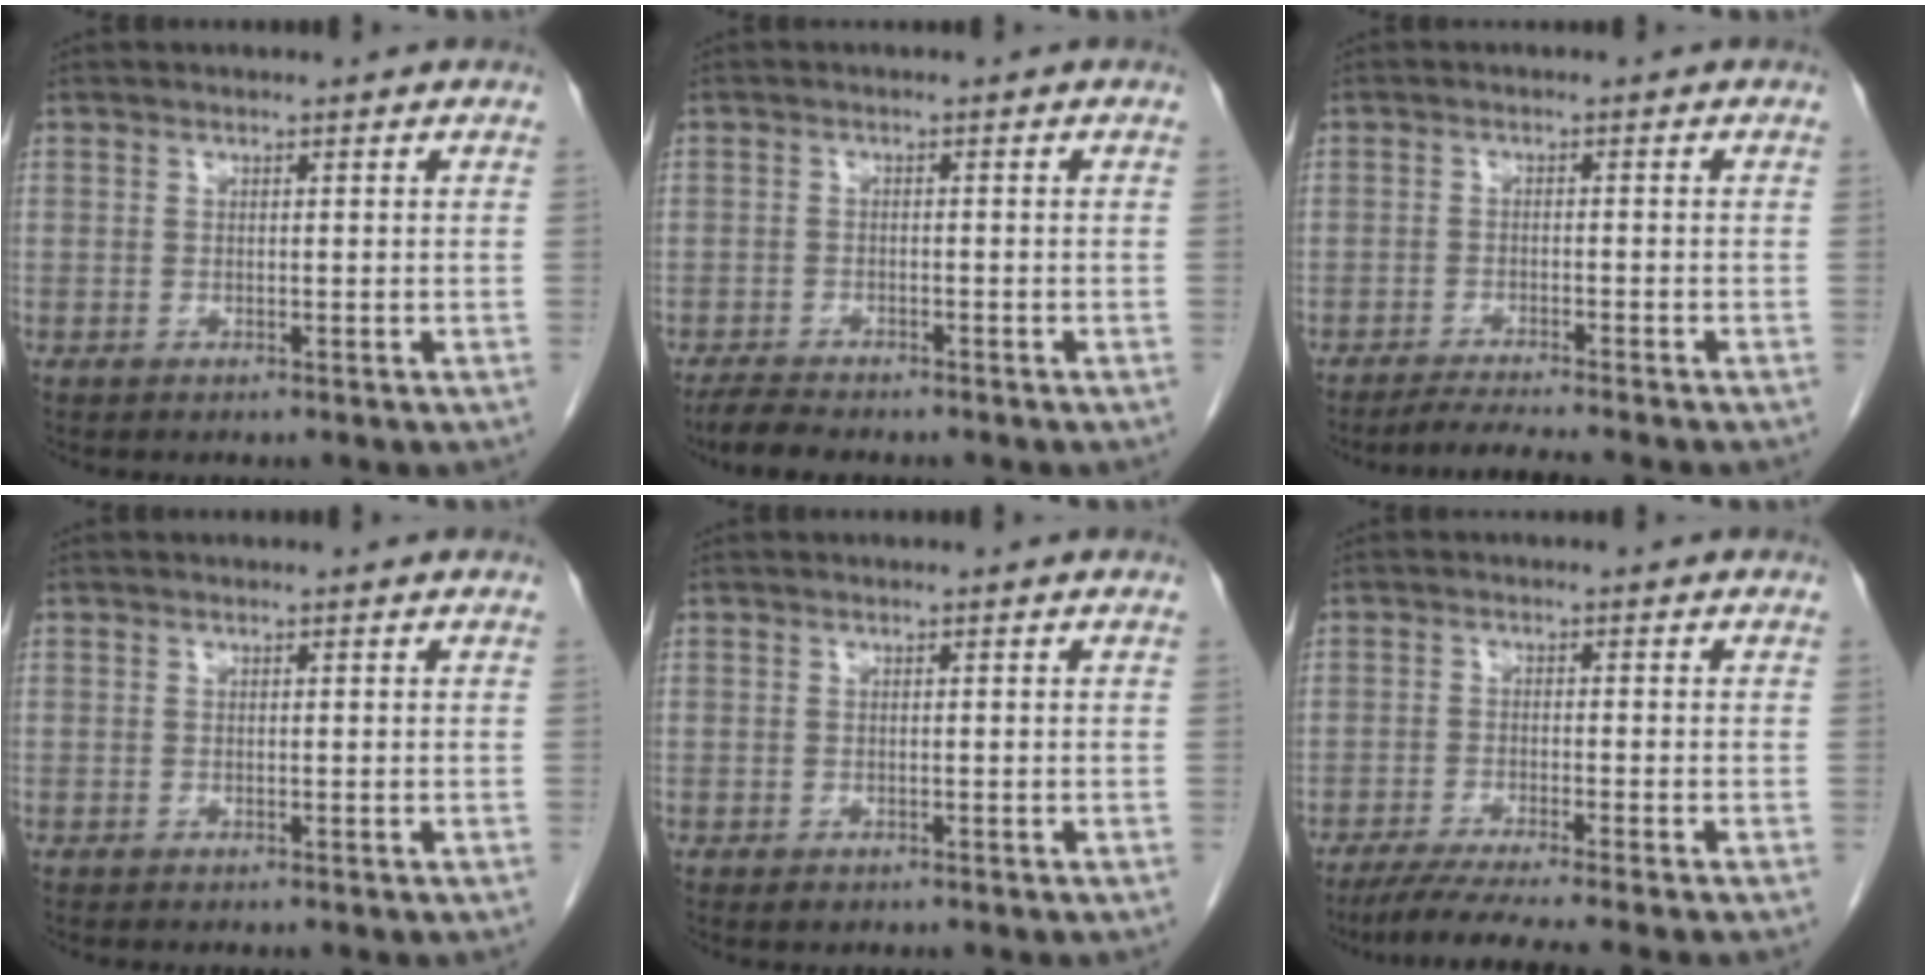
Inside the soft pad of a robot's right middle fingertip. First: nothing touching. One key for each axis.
{"total": 3.9, "fx": -3.5, "fy": 0.7, "fz": 1.6, "tx": -0.038, "ty": -0.014, "tz": -0.059}
{"total": 5.3, "fx": -4.8, "fy": -1.0, "fz": 2.1, "tx": -0.030, "ty": -0.018, "tz": -0.077}
{"total": 0.0}
{"total": 0.6, "fx": -0.4, "fy": 0.4, "fz": 0.3, "tx": -0.007, "ty": -0.001, "tz": -0.002}
{"total": 8.3, "fx": -6.9, "fy": -1.5, "fz": 4.3, "tx": -0.058, "ty": -0.027, "tz": -0.111}